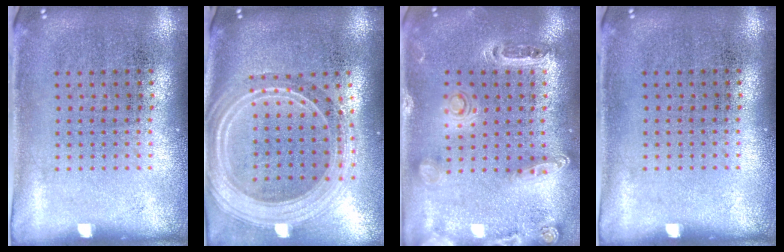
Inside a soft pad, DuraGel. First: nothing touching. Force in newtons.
{"total": 2.7, "press": 2.2, "slide": 1.5}
{"total": 1.3, "press": 1.3, "slide": 0.2}
{"total": 0.0}